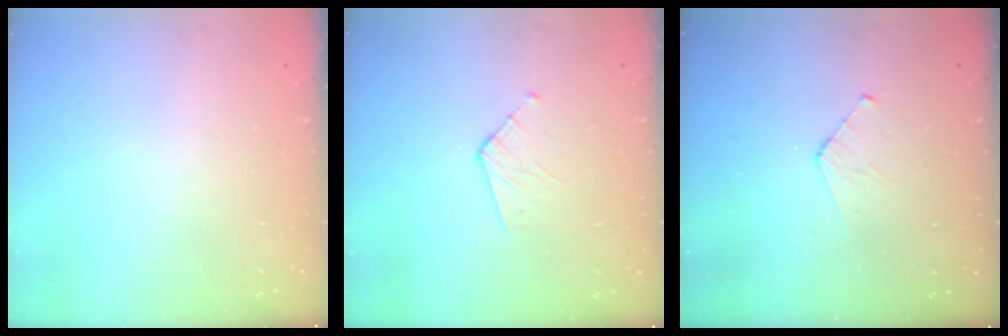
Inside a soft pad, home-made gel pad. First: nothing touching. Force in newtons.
{"total": 3.6, "press": 3.6, "slide": 0.3}
{"total": 3.1, "press": 3.0, "slide": 0.3}